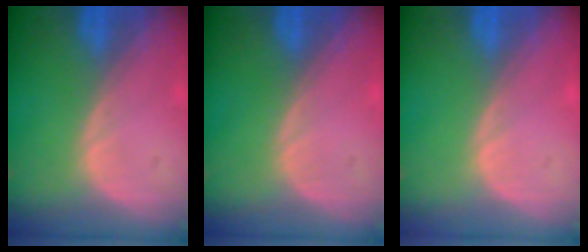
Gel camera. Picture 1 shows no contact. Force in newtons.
{"total": 0.0}
{"total": 0.0}